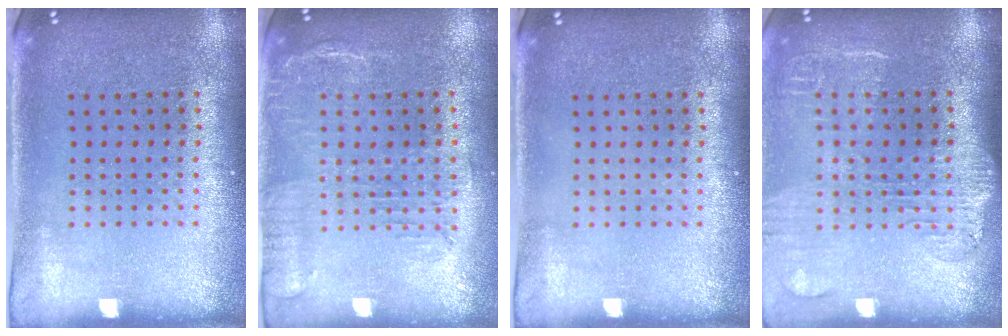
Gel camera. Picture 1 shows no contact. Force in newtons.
{"total": 1.8, "press": 1.5, "slide": 1.1}
{"total": 0.0}
{"total": 1.9, "press": 1.6, "slide": 1.0}